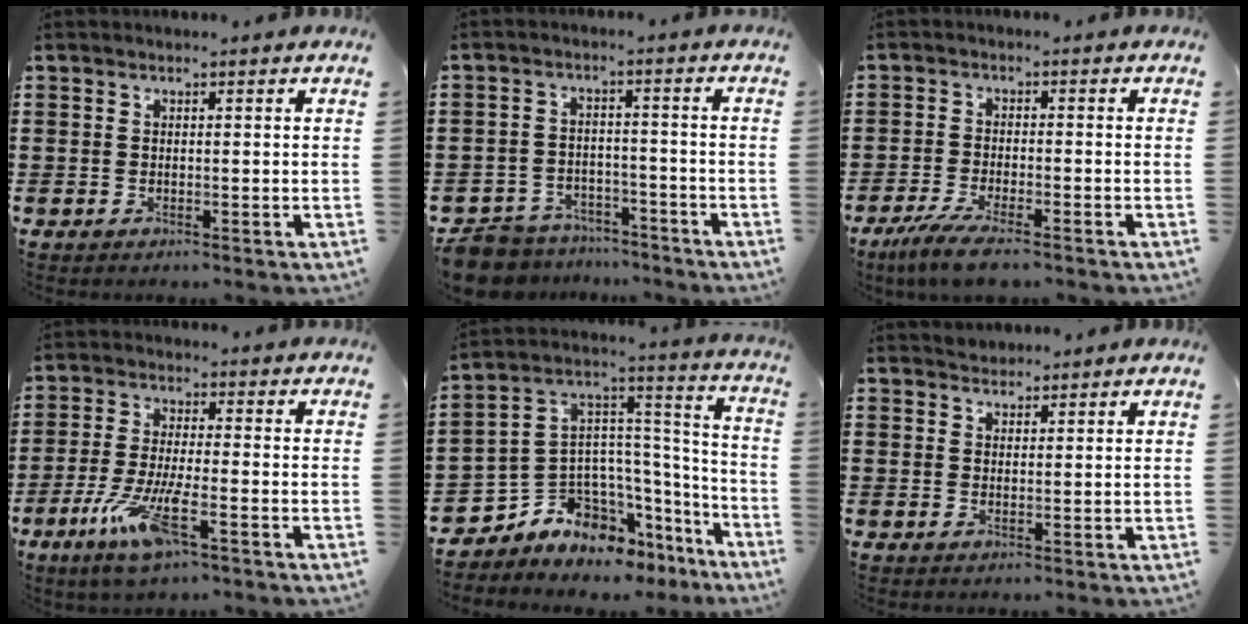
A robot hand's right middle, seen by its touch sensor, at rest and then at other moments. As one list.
[{"total": 6.7, "force": [-6.5, 1.4, 0.5], "torque": [-0.023, 0.011, -0.134]}, {"total": 4.6, "force": [-3.7, 0.3, 2.6], "torque": [-0.064, -0.015, -0.074]}, {"total": 8.8, "force": [-4.4, 1.8, 7.4], "torque": [-0.161, -0.012, -0.081]}, {"total": 6.5, "force": [-5.3, 3.8, 0.2], "torque": [-0.037, -0.022, -0.106]}, {"total": 1.4, "force": [1.3, 0.3, -0.5], "torque": [0.004, 0.002, 0.027]}]